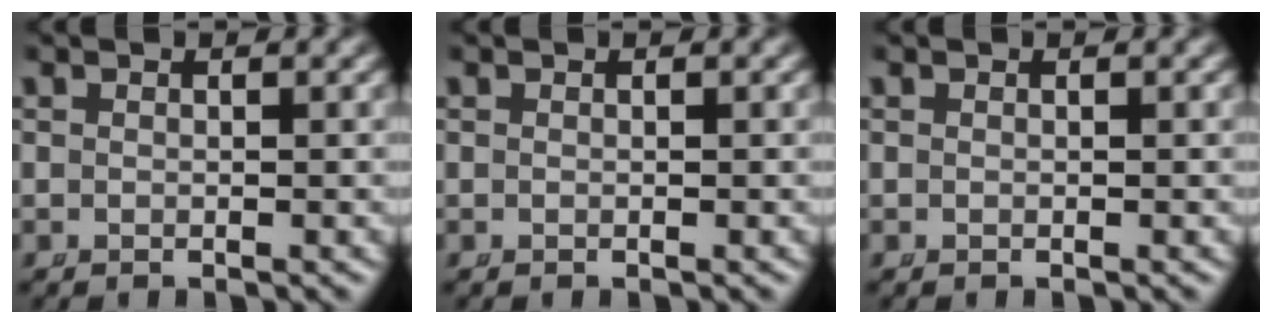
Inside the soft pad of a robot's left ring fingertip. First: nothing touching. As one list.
[{"total": 0.0}, {"total": 0.0}]